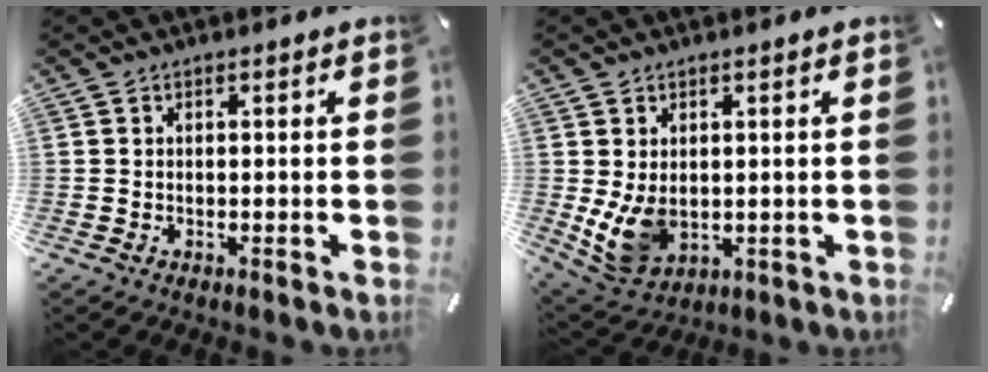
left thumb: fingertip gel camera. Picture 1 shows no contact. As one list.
[{"total": 8.4, "force": [0.7, 6.6, 5.2], "torque": [-0.114, -0.009, 0.016]}]